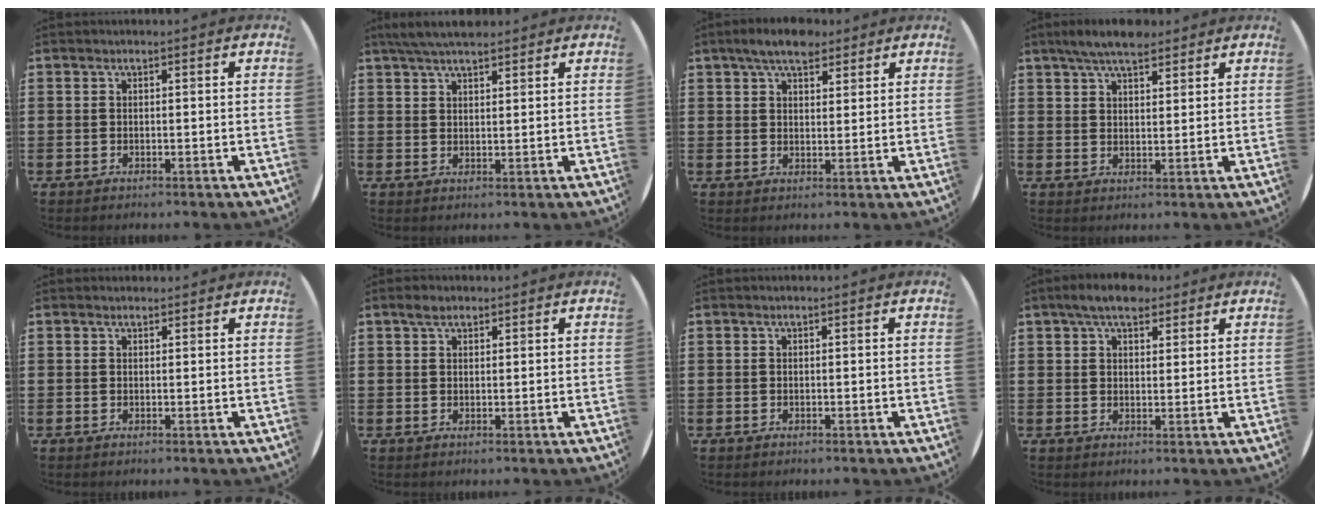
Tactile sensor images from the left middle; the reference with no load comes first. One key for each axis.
{"total": 4.5, "fx": 4.0, "fy": 0.9, "fz": 1.8, "tx": -0.045, "ty": -0.003, "tz": 0.073}
{"total": 5.1, "fx": 4.2, "fy": 2.0, "fz": 2.3, "tx": -0.038, "ty": -0.005, "tz": 0.073}
{"total": 5.5, "fx": 4.7, "fy": 1.5, "fz": 2.4, "tx": -0.048, "ty": -0.008, "tz": 0.083}
{"total": 0.6, "fx": 0.5, "fy": 0.2, "fz": -0.1, "tx": 0.010, "ty": 0.001, "tz": 0.008}
{"total": 2.0, "fx": 1.5, "fy": 1.0, "fz": 0.8, "tx": -0.009, "ty": 0.003, "tz": 0.026}
{"total": 0.0}
{"total": 4.6, "fx": 3.6, "fy": 2.0, "fz": 2.1, "tx": -0.032, "ty": -0.002, "tz": 0.062}